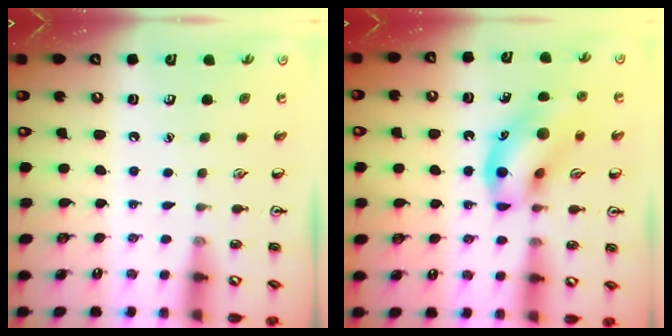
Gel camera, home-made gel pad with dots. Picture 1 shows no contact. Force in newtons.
{"total": 13.5, "press": 13.3, "slide": 2.7}